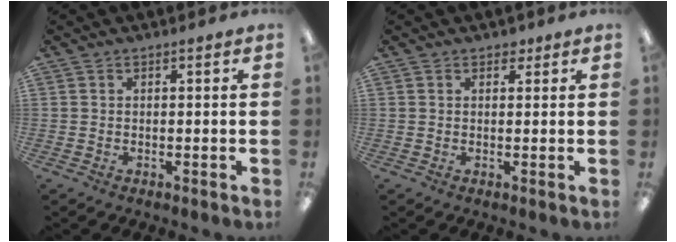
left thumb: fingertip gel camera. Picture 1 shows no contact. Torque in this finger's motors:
{"motor_torque": [0.17, -0.08, 0.21, -0.06, 0.00]}